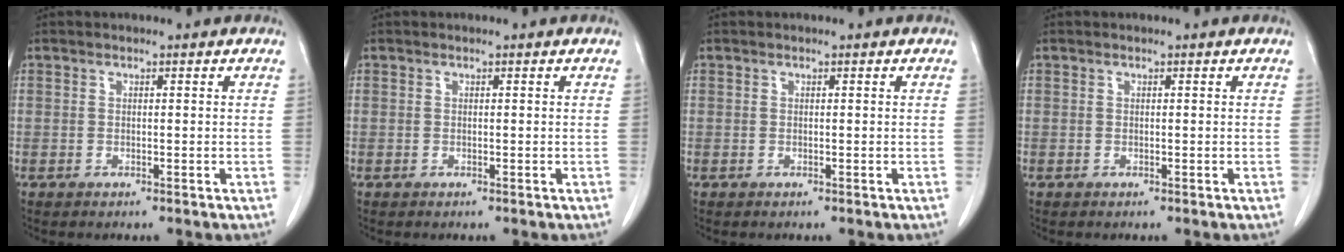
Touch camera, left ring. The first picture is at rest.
{"total": 0.0}
{"total": 0.0}
{"total": 0.0}